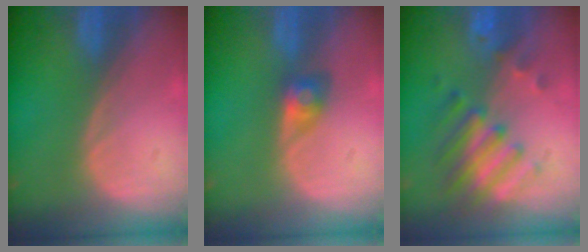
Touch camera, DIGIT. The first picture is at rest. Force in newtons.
{"total": 3.1, "press": 2.7, "slide": 1.4}
{"total": 8.3, "press": 7.2, "slide": 4.0}